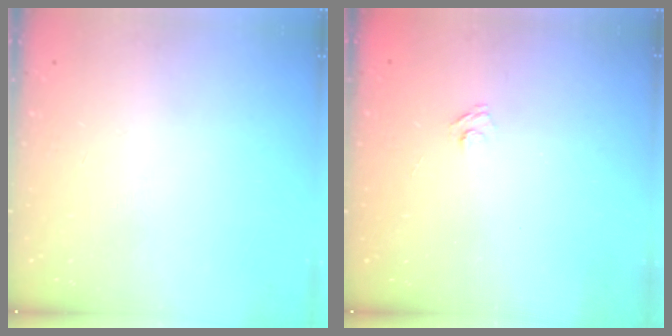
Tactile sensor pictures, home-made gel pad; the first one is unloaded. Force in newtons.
{"total": 2.7, "press": 2.5, "slide": 0.9}